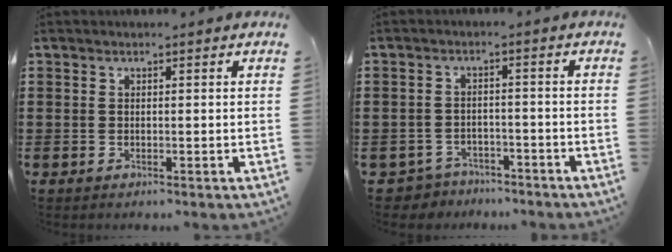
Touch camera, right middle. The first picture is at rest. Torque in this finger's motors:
{"motor_torque": [-0.20, 0.07, 0.05, -0.02]}